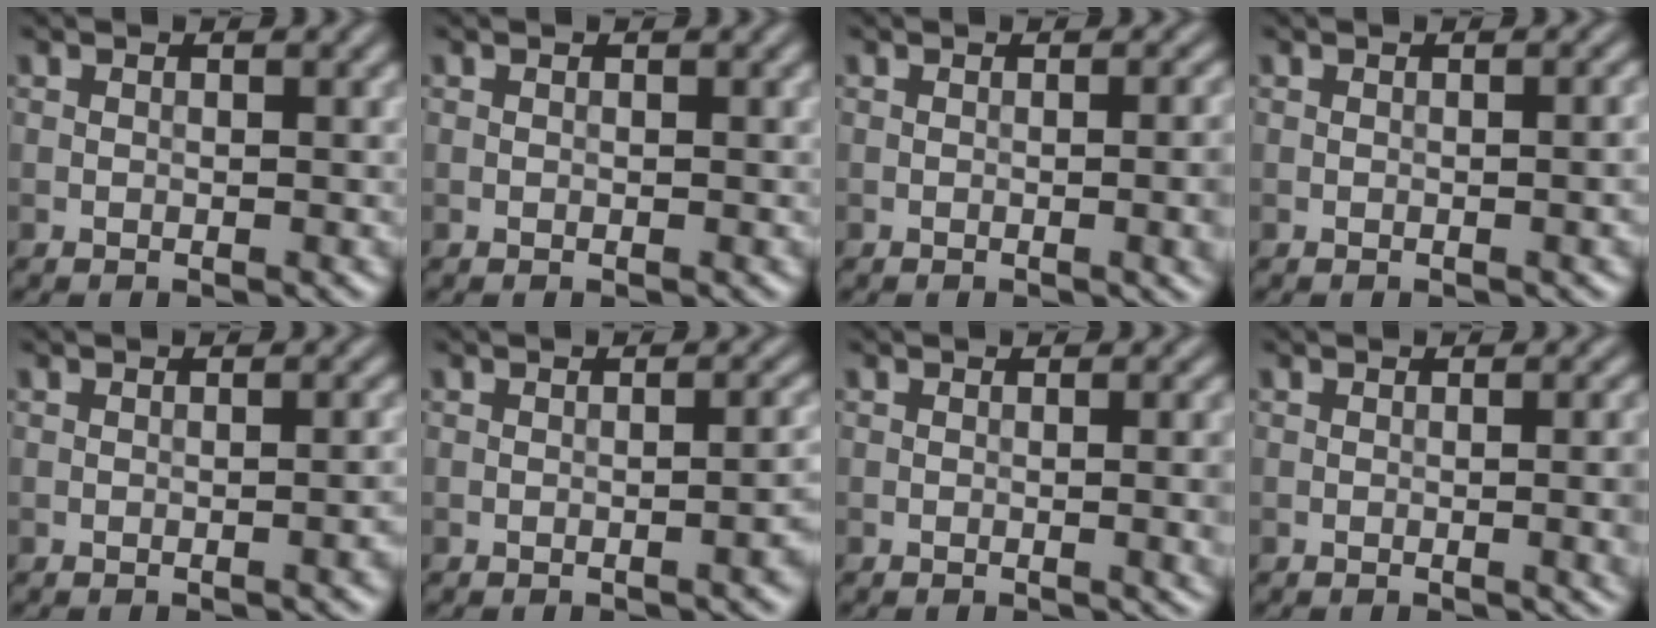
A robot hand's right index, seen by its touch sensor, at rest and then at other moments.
{"total": 0.0}
{"total": 4.8, "force": [-0.5, 1.9, 4.4], "torque": [-0.040, -0.004, -0.002]}
{"total": 2.1, "force": [-0.1, 0.6, 2.0], "torque": [-0.020, 0.001, -0.003]}
{"total": 1.7, "force": [-0.4, 0.4, 1.6], "torque": [-0.017, 0.001, -0.006]}
{"total": 3.2, "force": [-0.7, 1.1, 2.9], "torque": [-0.023, 0.004, -0.008]}
{"total": 4.1, "force": [-0.2, 1.5, 3.8], "torque": [-0.036, -0.001, 0.000]}
{"total": 4.6, "force": [-0.3, 1.8, 4.2], "torque": [-0.039, -0.003, 0.000]}